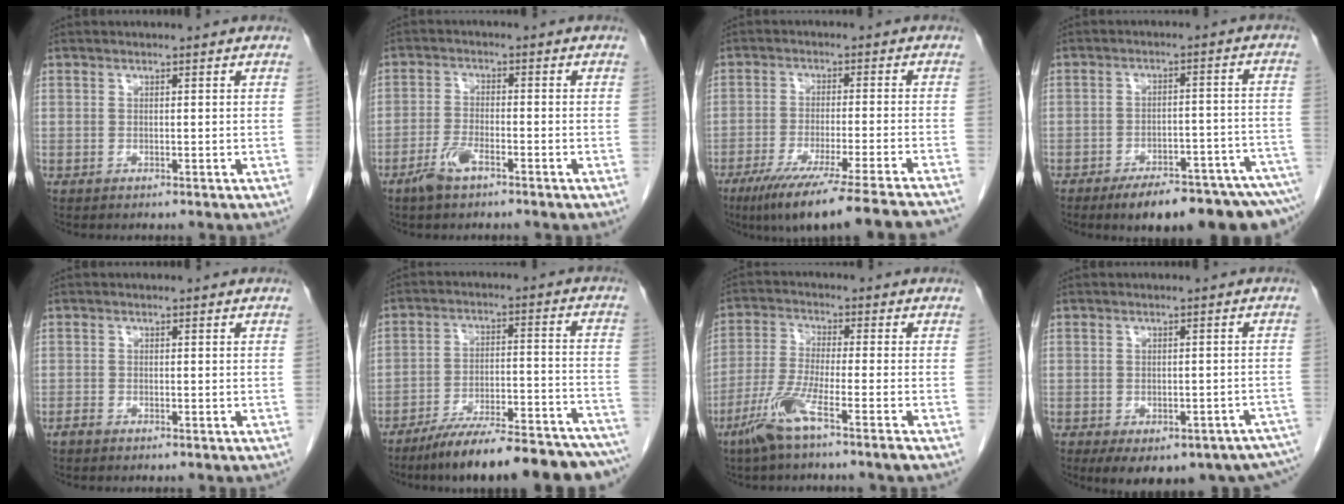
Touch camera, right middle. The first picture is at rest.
{"total": 4.1, "force": [-2.8, 1.0, 2.8], "torque": [-0.063, -0.001, -0.054]}
{"total": 20.3, "force": [-17.1, -1.0, 10.8], "torque": [-0.113, -0.060, -0.246]}
{"total": 16.5, "force": [-13.5, 2.5, 9.1], "torque": [-0.059, 0.021, -0.176]}
{"total": 0.9, "force": [-0.7, 0.3, 0.4], "torque": [-0.014, -0.001, -0.015]}
{"total": 23.1, "force": [-20.0, 2.6, 11.3], "torque": [-0.107, 0.014, -0.284]}
{"total": 7.9, "force": [-4.8, -0.6, 6.2], "torque": [-0.132, -0.015, -0.099]}
{"total": 17.9, "force": [-12.9, 8.2, 9.4], "torque": [-0.108, 0.006, -0.140]}